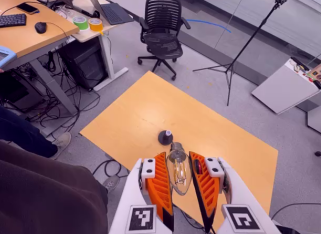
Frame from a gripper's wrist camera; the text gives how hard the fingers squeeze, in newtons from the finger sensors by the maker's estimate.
{"total": 11.2, "left": 11.4, "right": 11.0}